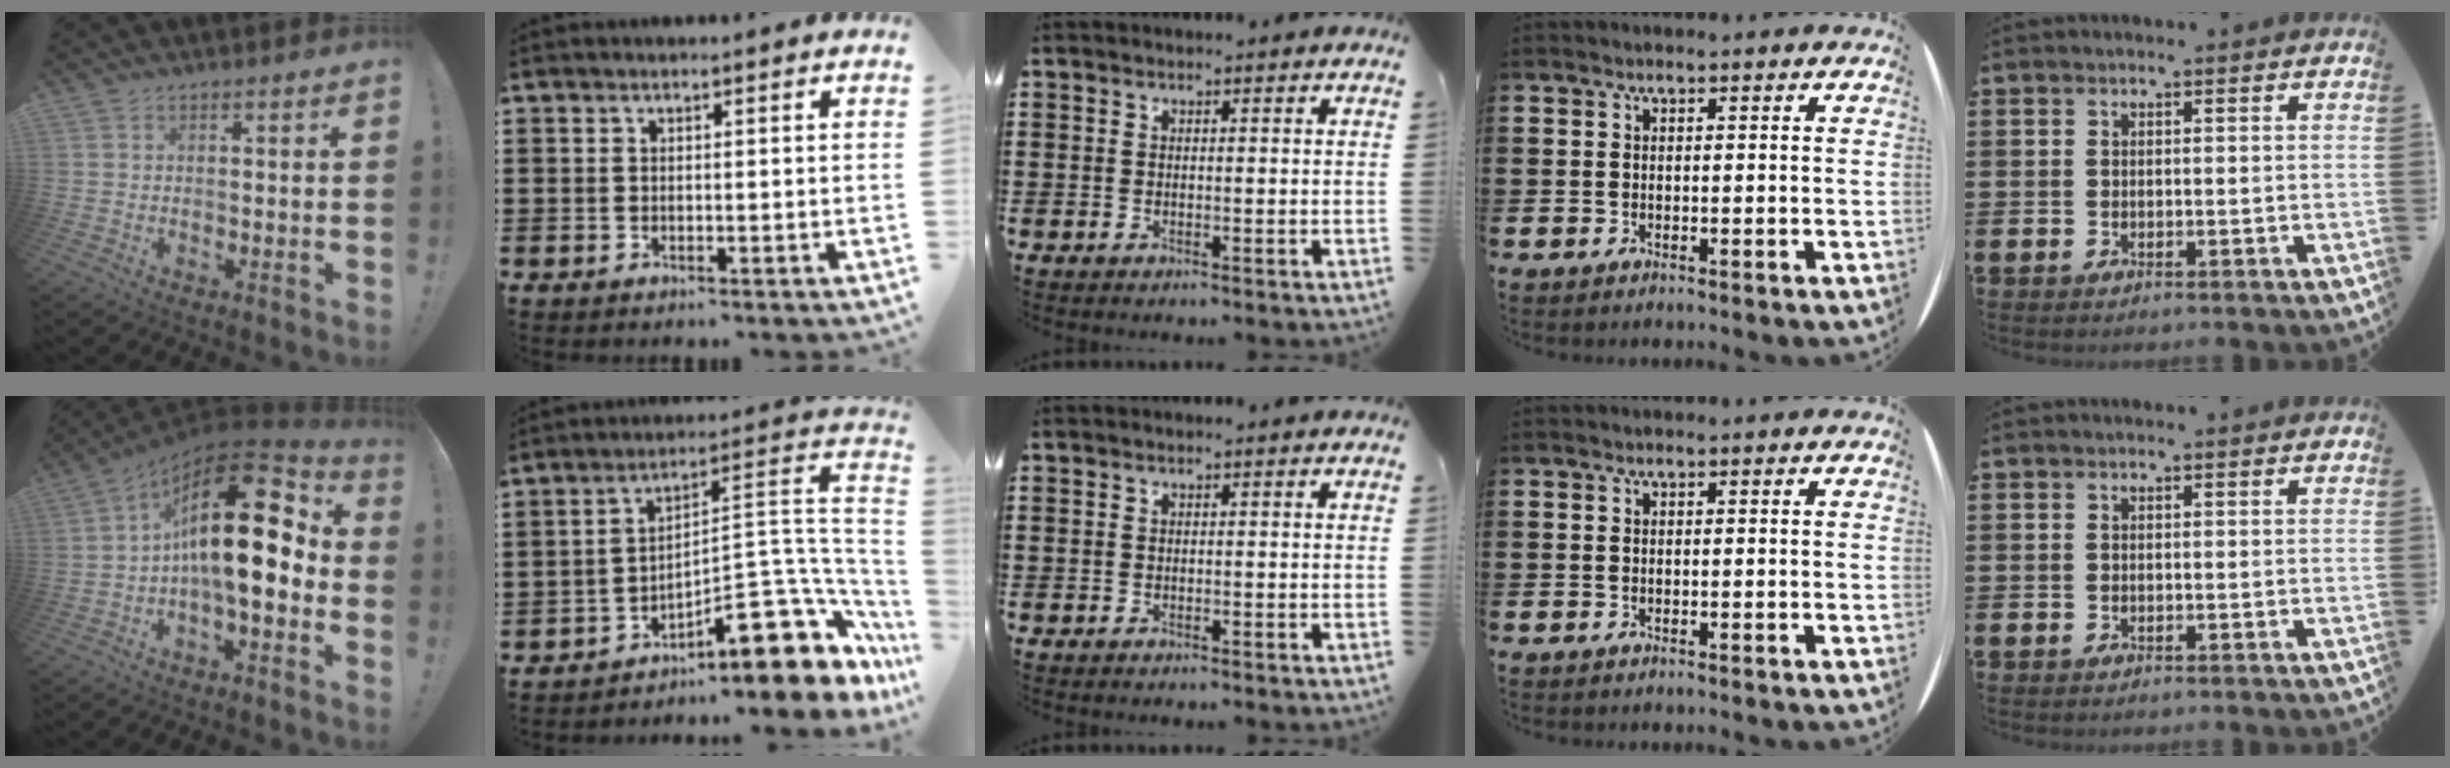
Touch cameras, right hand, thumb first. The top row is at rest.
{"thumb": {"total": 22.8, "force": [3.7, 8.0, 21.0], "torque": [-0.355, -0.021, 0.059]}, "index": {"total": 15.3, "force": [-8.5, 5.3, 11.6], "torque": [-0.141, 0.015, -0.134]}}